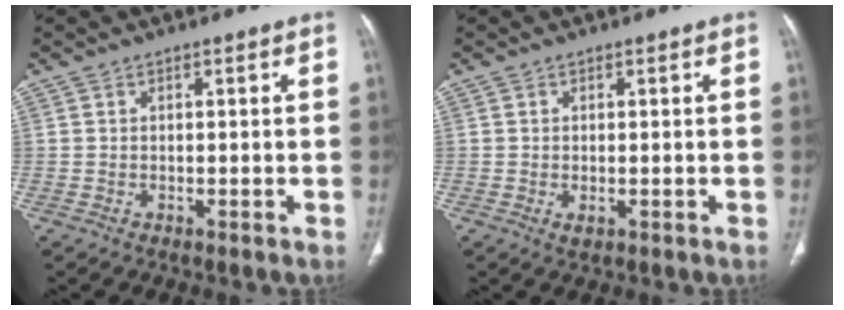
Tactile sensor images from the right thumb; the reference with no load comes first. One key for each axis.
{"total": 1.4, "fx": -0.4, "fy": 0.6, "fz": 1.2, "tx": -0.024, "ty": -0.004, "tz": -0.002}